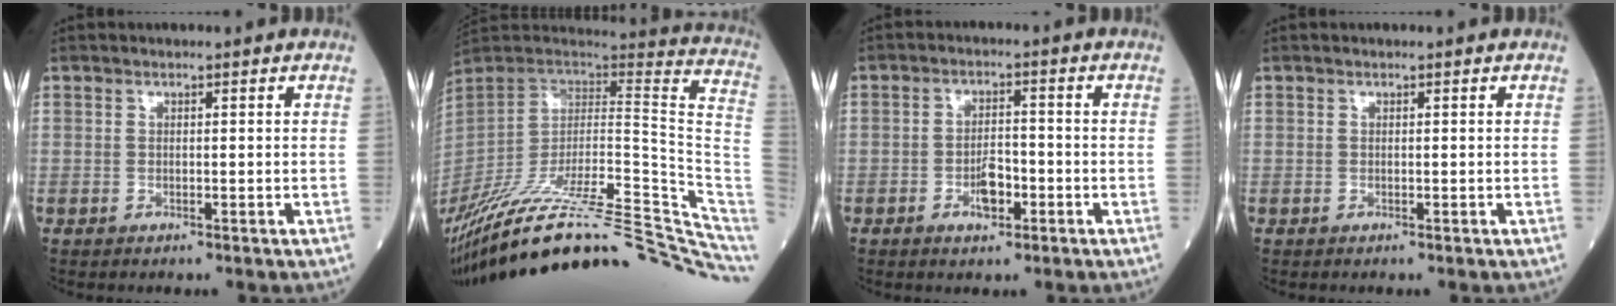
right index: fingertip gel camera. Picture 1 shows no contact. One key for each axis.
{"total": 38.0, "fx": -30.2, "fy": 5.8, "fz": 22.3, "tx": -0.282, "ty": -0.047, "tz": -0.438}
{"total": 4.3, "fx": -1.8, "fy": 1.7, "fz": 3.5, "tx": -0.062, "ty": 0.003, "tz": -0.030}
{"total": 0.0}